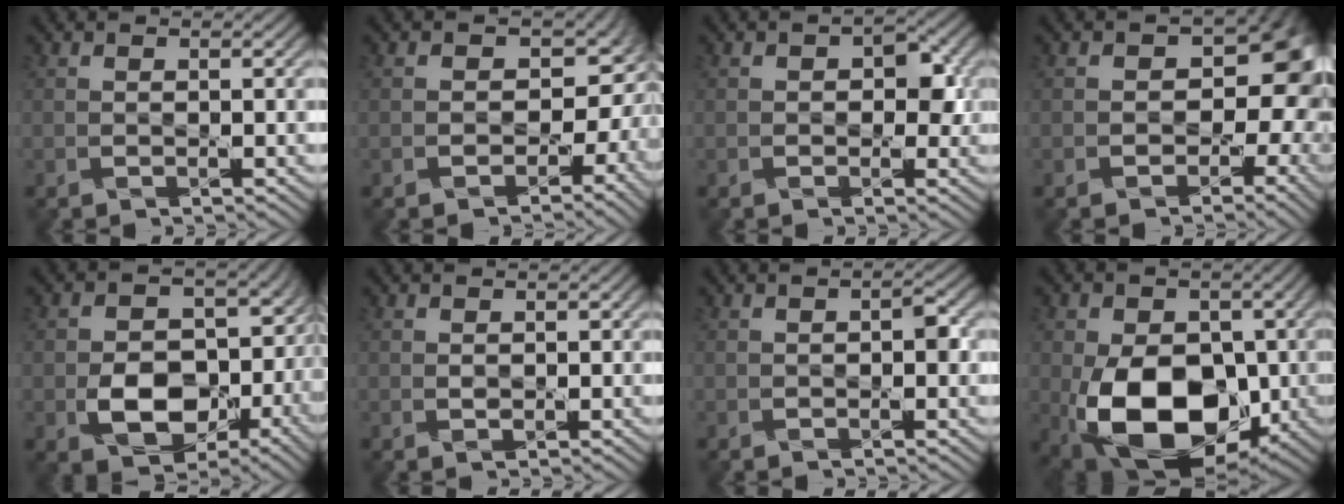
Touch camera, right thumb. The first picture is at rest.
{"total": 8.1, "force": [-0.3, 6.5, 4.7], "torque": [-0.037, -0.022, 0.000]}
{"total": 2.4, "force": [0.1, 1.7, 1.7], "torque": [-0.022, -0.002, -0.004]}
{"total": 10.3, "force": [-1.4, 7.9, 6.5], "torque": [-0.036, -0.021, -0.018]}
{"total": 9.2, "force": [-1.4, 7.1, 5.7], "torque": [-0.101, -0.028, -0.028]}
{"total": 0.7, "force": [0.1, 0.6, 0.4], "torque": [-0.006, -0.005, 0.001]}
{"total": 1.1, "force": [-0.3, 0.6, 0.9], "torque": [-0.011, 0.002, -0.008]}
{"total": 16.0, "force": [-3.8, 10.7, 11.2], "torque": [-0.183, -0.035, -0.061]}